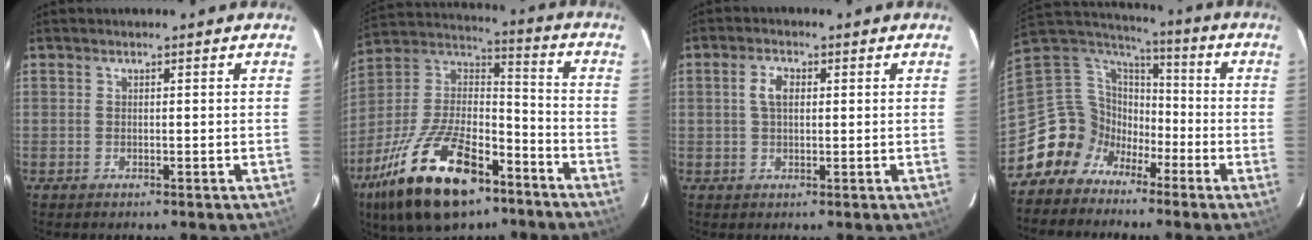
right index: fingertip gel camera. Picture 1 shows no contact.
{"total": 25.4, "force": [-15.0, 11.5, 17.0], "torque": [-0.341, -0.011, -0.252]}
{"total": 3.5, "force": [0.7, 2.0, 2.8], "torque": [-0.055, 0.009, 0.014]}
{"total": 12.5, "force": [-7.2, 9.9, 2.6], "torque": [-0.073, 0.035, -0.143]}